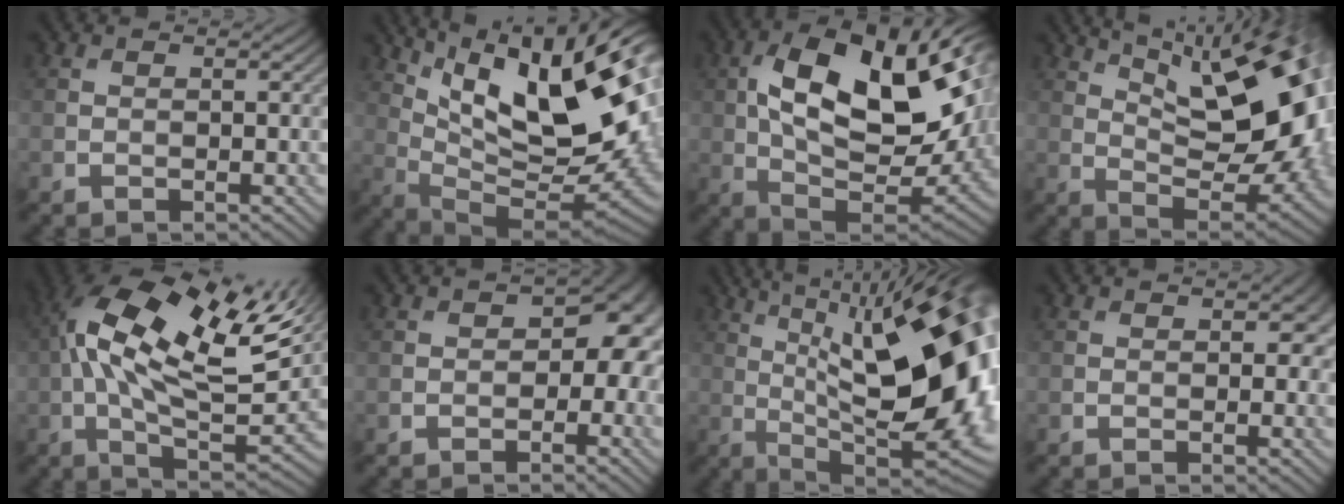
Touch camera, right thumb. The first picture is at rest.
{"total": 19.5, "force": [7.4, 7.7, 16.3], "torque": [-0.257, 0.016, 0.124]}
{"total": 18.5, "force": [4.2, 9.5, 15.3], "torque": [-0.269, 0.004, 0.070]}
{"total": 16.4, "force": [6.3, 6.9, 13.5], "torque": [-0.198, 0.013, 0.092]}
{"total": 17.6, "force": [5.5, 8.1, 14.7], "torque": [-0.292, 0.012, 0.095]}
{"total": 6.2, "force": [-0.5, 4.3, 4.5], "torque": [-0.050, -0.019, -0.004]}
{"total": 19.9, "force": [3.3, 7.5, 18.1], "torque": [-0.259, 0.011, 0.050]}
{"total": 1.8, "force": [0.2, 1.3, 1.3], "torque": [-0.010, -0.009, 0.010]}